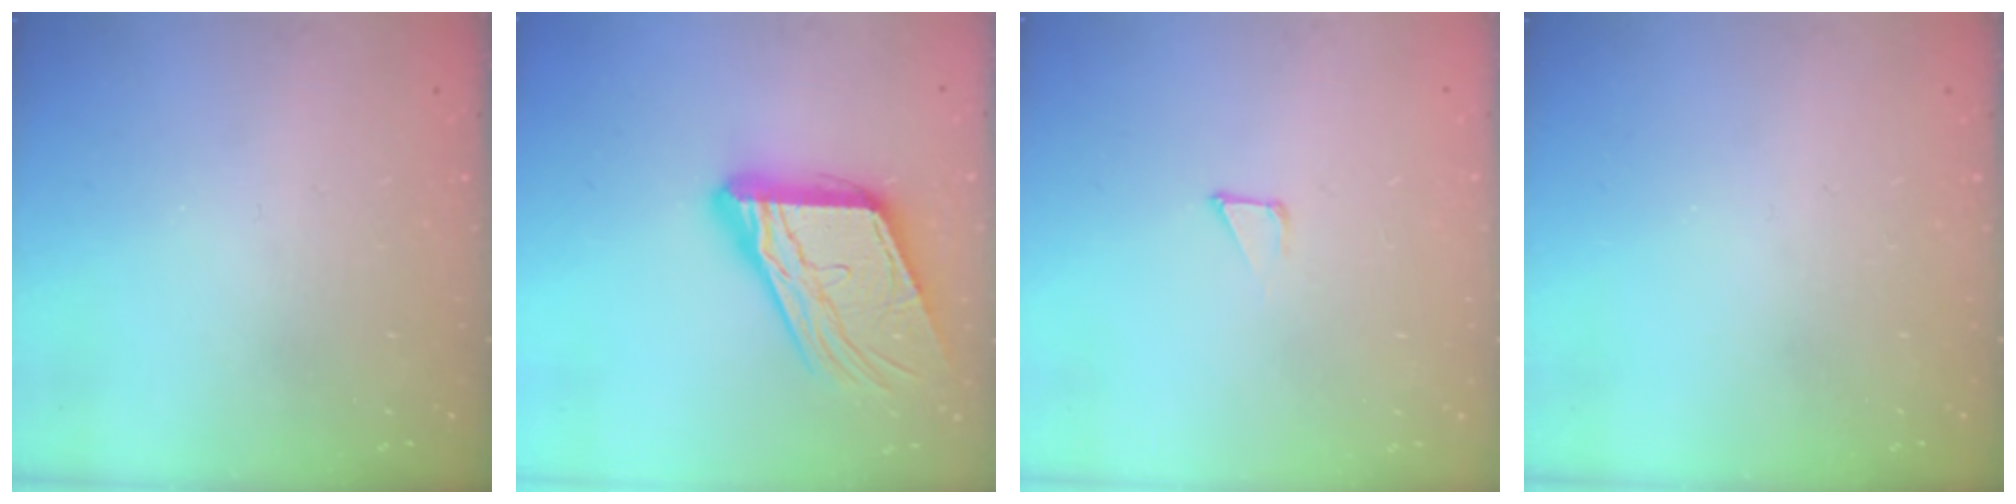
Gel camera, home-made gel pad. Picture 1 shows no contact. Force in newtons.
{"total": 18.3, "press": 18.2, "slide": 1.8}
{"total": 1.7, "press": 1.7, "slide": 0.0}
{"total": 0.0}